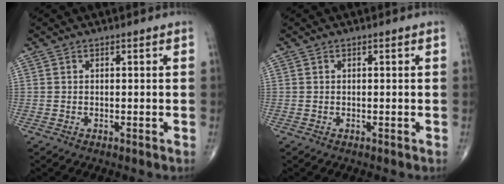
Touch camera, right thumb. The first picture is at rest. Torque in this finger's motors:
{"motor_torque": [0.12, -0.03, -0.19, -0.04, 0.03]}